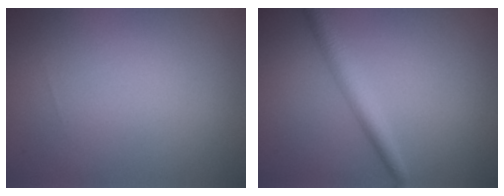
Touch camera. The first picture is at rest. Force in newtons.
{"total": 2.7, "press": 2.7, "slide": 0.1}